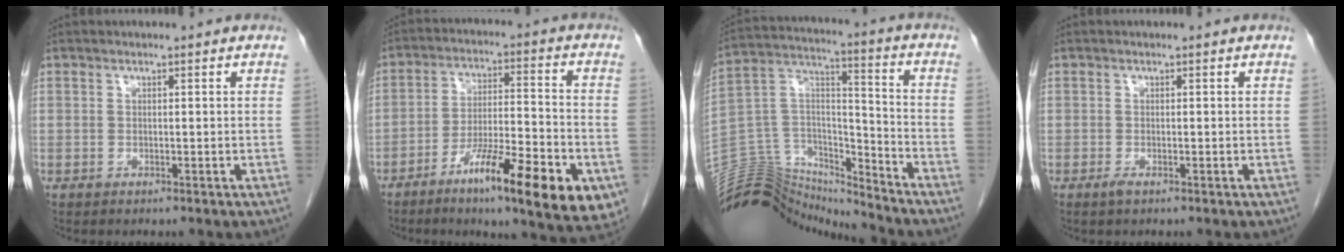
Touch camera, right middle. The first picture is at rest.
{"total": 16.9, "force": [-8.1, 2.3, 14.7], "torque": [-0.202, -0.012, -0.120]}
{"total": 15.1, "force": [-14.8, 3.1, 0.3], "torque": [-0.004, 0.078, -0.263]}
{"total": 0.9, "force": [-0.6, 0.2, 0.6], "torque": [-0.014, -0.001, -0.009]}